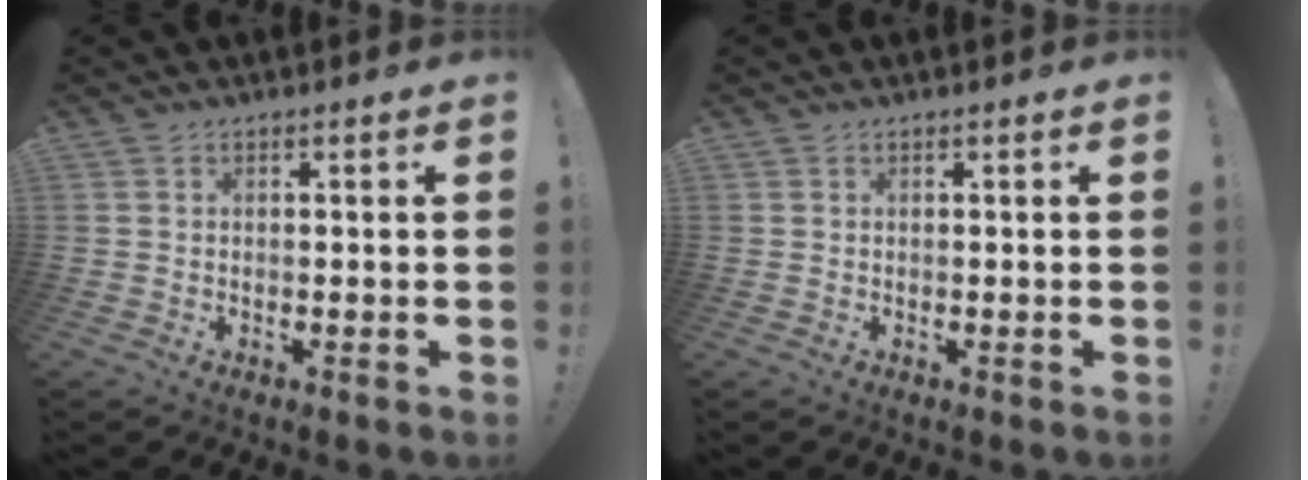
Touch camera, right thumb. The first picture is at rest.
{"total": 0.0}